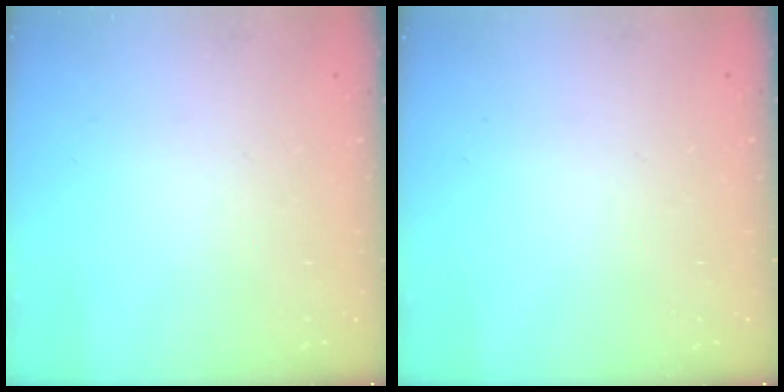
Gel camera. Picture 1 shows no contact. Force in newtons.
{"total": 0.0}